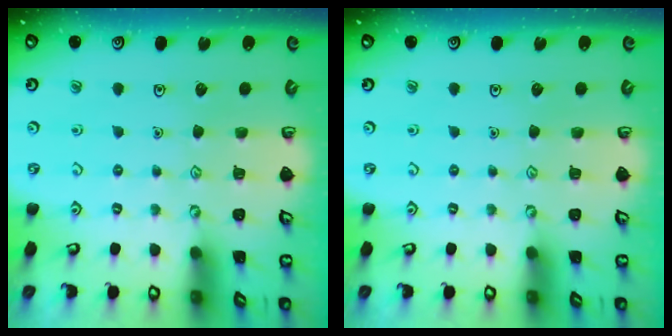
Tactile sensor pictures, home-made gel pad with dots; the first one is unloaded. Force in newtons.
{"total": 0.0}